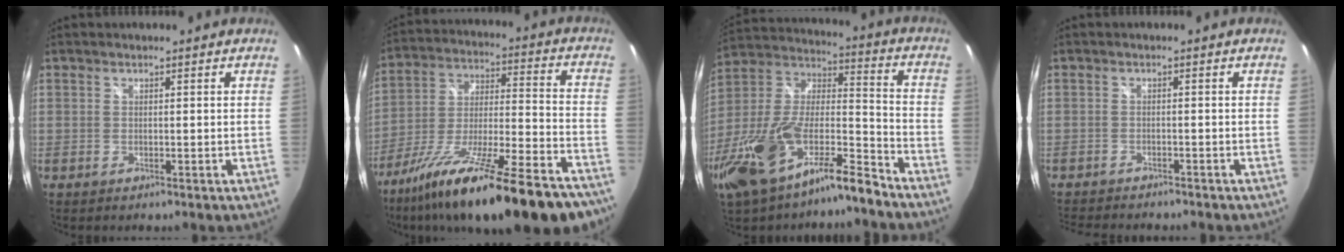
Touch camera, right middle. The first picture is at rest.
{"total": 29.9, "force": [-21.6, 5.5, 19.9], "torque": [-0.328, -0.061, -0.329]}
{"total": 21.6, "force": [-14.9, 6.2, 14.3], "torque": [-0.287, -0.016, -0.273]}
{"total": 6.2, "force": [-5.8, 0.8, 2.1], "torque": [-0.055, -0.018, -0.093]}